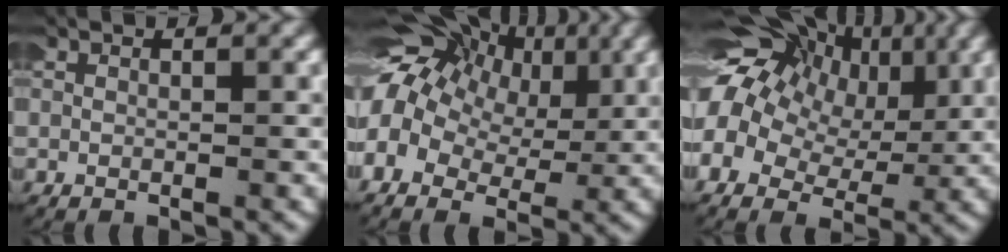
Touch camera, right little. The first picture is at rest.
{"total": 12.9, "force": [4.1, 9.4, 7.8], "torque": [-0.149, 0.017, 0.048]}
{"total": 14.3, "force": [4.4, 10.7, 8.4], "torque": [-0.169, 0.012, 0.058]}